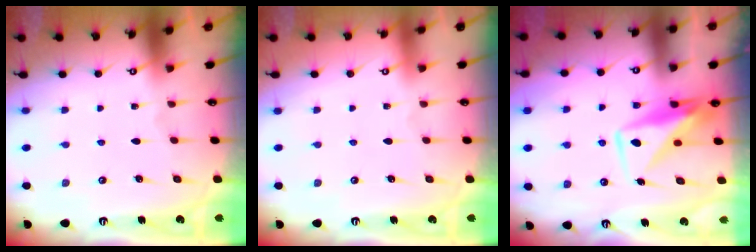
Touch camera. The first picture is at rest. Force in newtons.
{"total": 3.8, "press": 3.8, "slide": 0.1}
{"total": 10.9, "press": 10.8, "slide": 0.9}